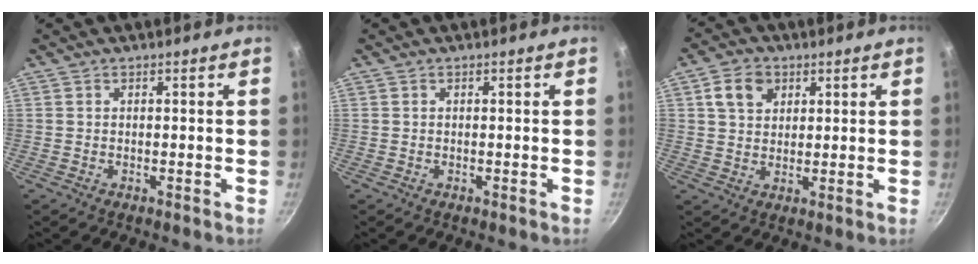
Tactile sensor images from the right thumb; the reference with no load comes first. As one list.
[{"total": 0.0}, {"total": 6.4, "force": [2.6, 4.9, 3.3], "torque": [-0.040, 0.001, 0.042]}]